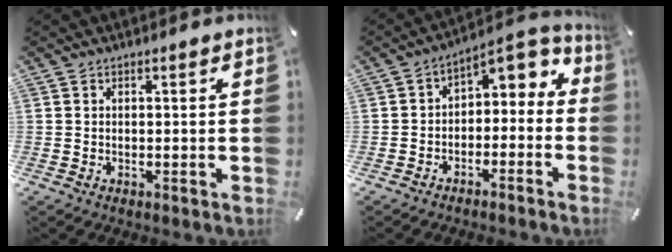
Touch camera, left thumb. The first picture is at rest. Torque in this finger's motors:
{"motor_torque": [-0.15, 0.53, 0.07, 0.11, 0.05]}